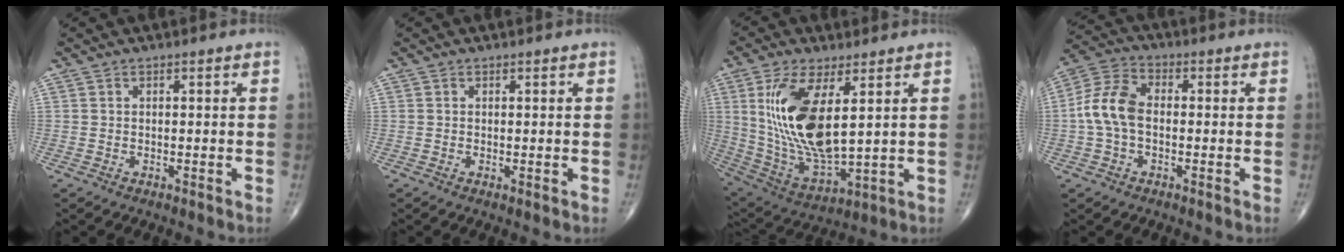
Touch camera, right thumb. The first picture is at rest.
{"total": 0.6, "force": [0.0, 0.1, 0.5], "torque": [-0.011, -0.003, -0.001]}
{"total": 17.9, "force": [4.3, 7.3, 15.8], "torque": [-0.316, -0.026, 0.096]}
{"total": 8.9, "force": [-0.7, 5.7, 6.9], "torque": [-0.141, 0.027, -0.024]}